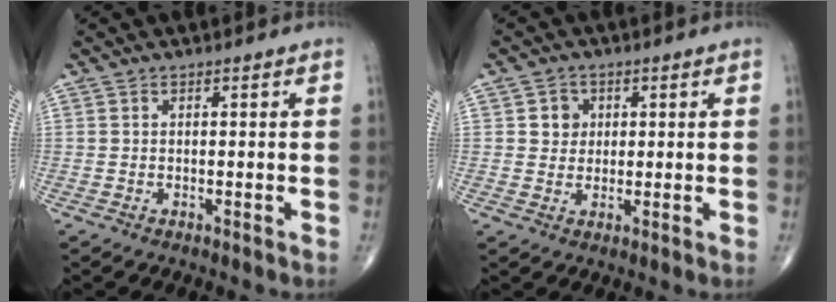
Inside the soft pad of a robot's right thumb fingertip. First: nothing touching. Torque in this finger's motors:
{"motor_torque": [-0.32, 0.29, 0.05, 0.00, 0.00]}